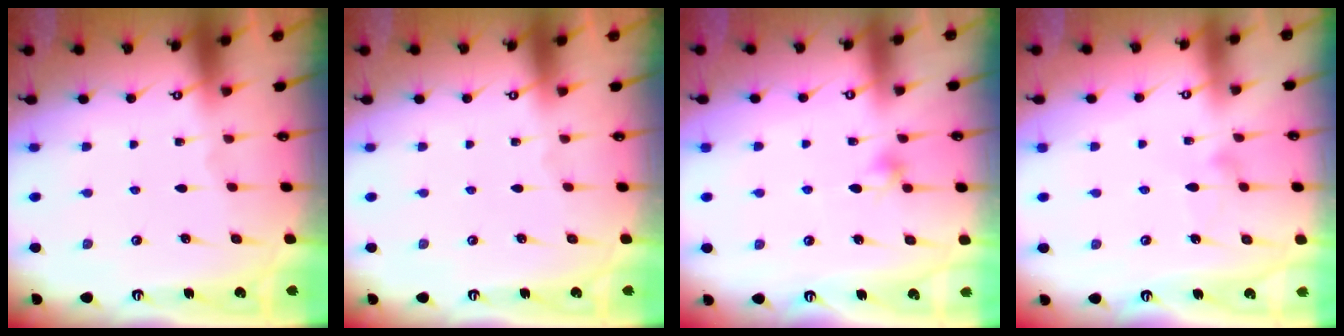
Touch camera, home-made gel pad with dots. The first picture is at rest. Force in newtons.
{"total": 0.0}
{"total": 6.2, "press": 6.1, "slide": 1.3}
{"total": 7.1, "press": 7.1, "slide": 0.3}